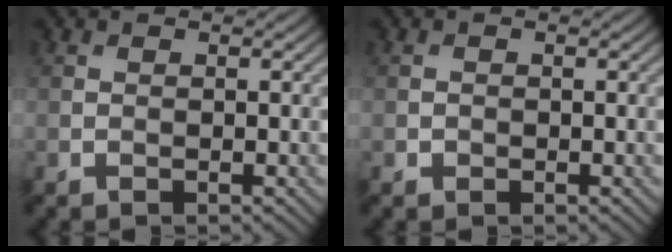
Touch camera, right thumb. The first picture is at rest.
{"total": 0.5, "force": [-0.2, 0.5, 0.1], "torque": [0.002, -0.004, -0.005]}